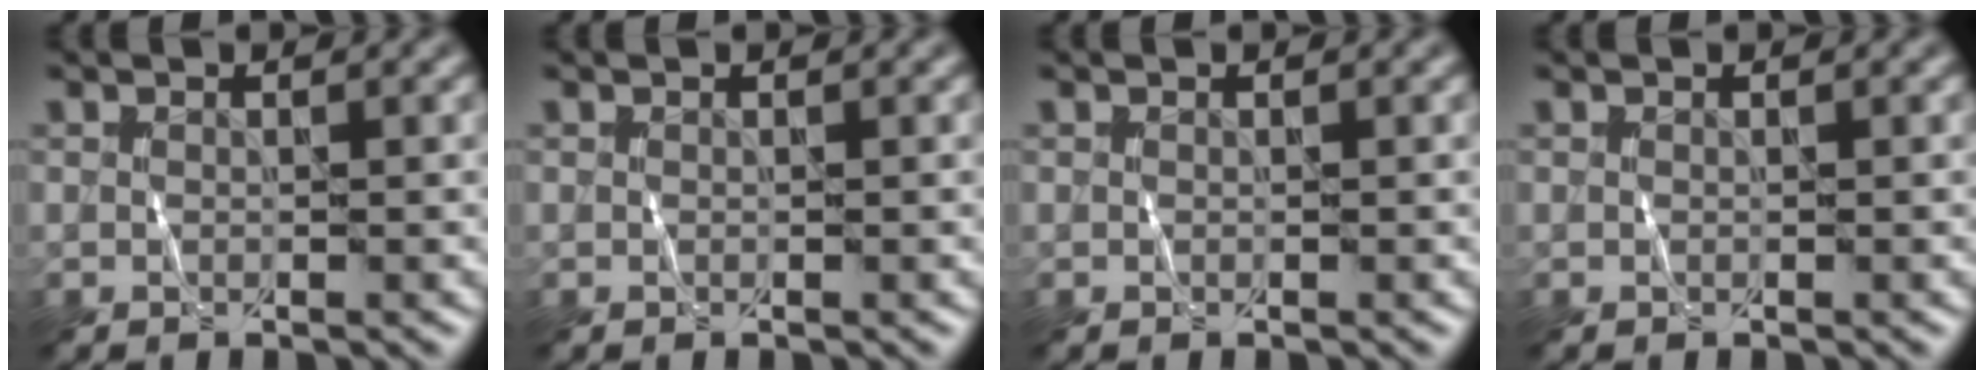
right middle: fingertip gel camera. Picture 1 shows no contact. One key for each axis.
{"total": 0.0}
{"total": 0.0}
{"total": 0.0}